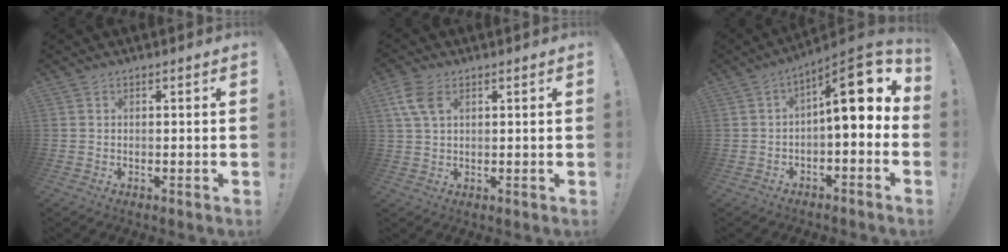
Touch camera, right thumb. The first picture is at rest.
{"total": 7.1, "force": [2.9, 4.4, 4.8], "torque": [-0.101, -0.003, 0.056]}
{"total": 14.2, "force": [3.8, 4.7, 12.9], "torque": [-0.186, -0.026, 0.060]}